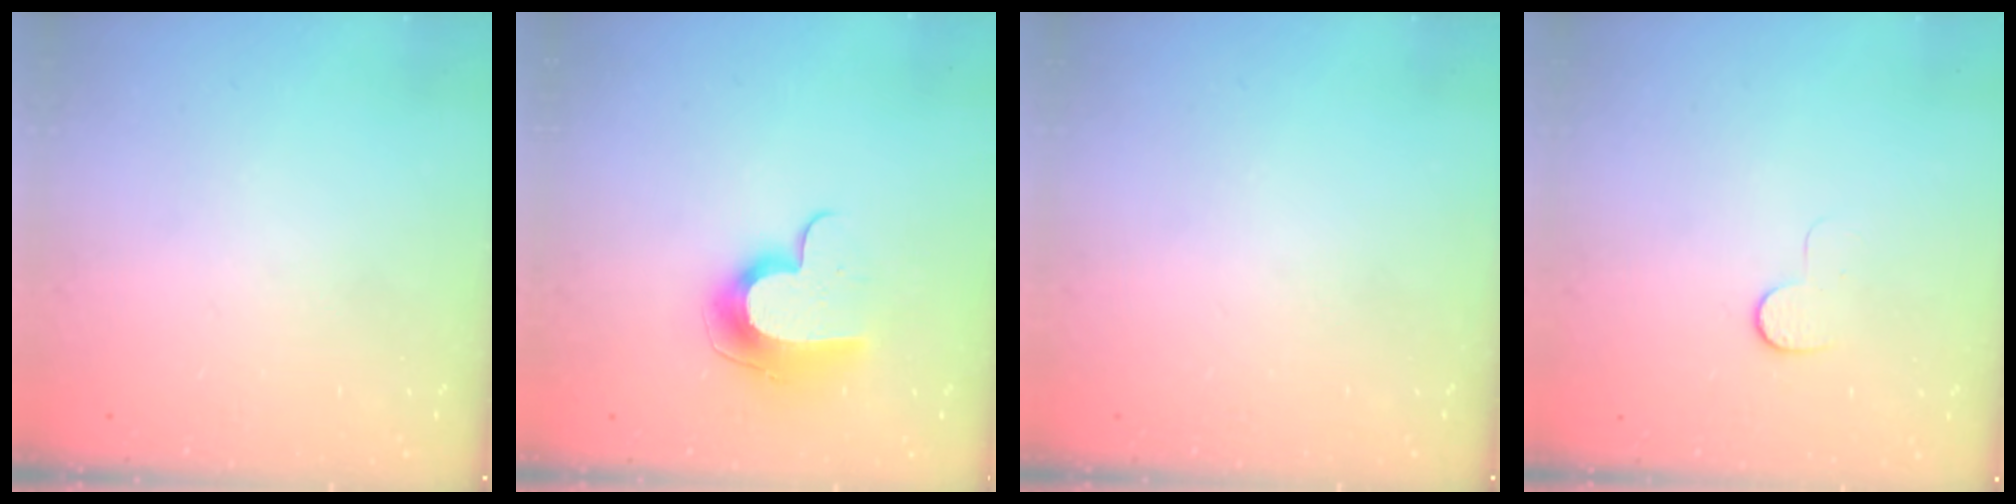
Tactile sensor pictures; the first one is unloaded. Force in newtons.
{"total": 10.8, "press": 10.7, "slide": 1.0}
{"total": 0.0}
{"total": 5.1, "press": 5.1, "slide": 0.5}